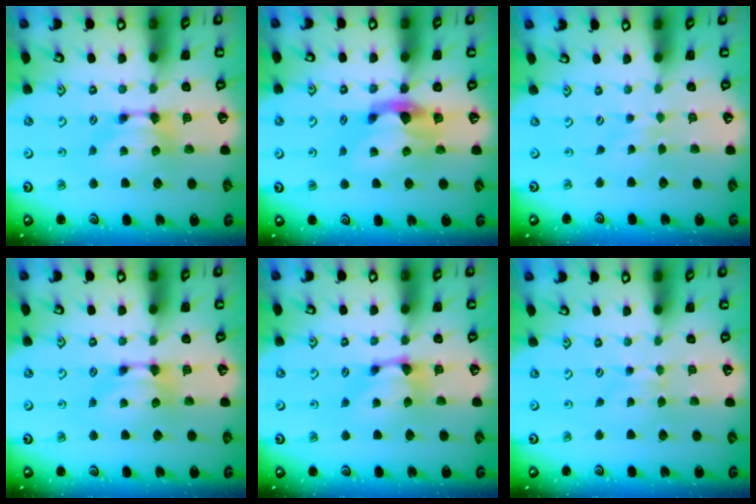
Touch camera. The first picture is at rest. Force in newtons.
{"total": 2.8, "press": 2.5, "slide": 1.3}
{"total": 3.5, "press": 3.5, "slide": 0.4}
{"total": 0.0}
{"total": 2.0, "press": 1.9, "slide": 0.7}
{"total": 2.8, "press": 2.8, "slide": 0.4}